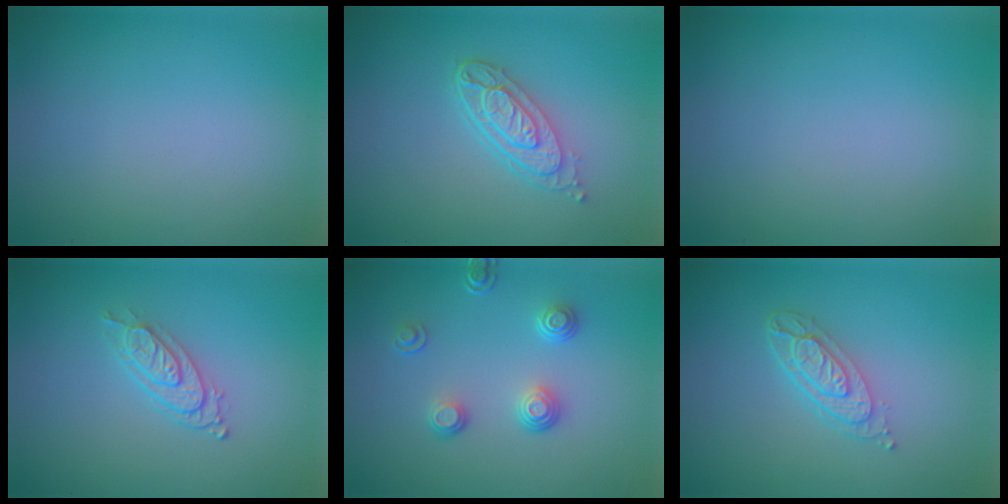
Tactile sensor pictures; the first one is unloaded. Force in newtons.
{"total": 4.0, "press": 3.1, "slide": 2.6}
{"total": 0.0}
{"total": 2.7, "press": 2.1, "slide": 1.6}
{"total": 2.6, "press": 1.7, "slide": 2.0}
{"total": 3.6, "press": 2.7, "slide": 2.5}